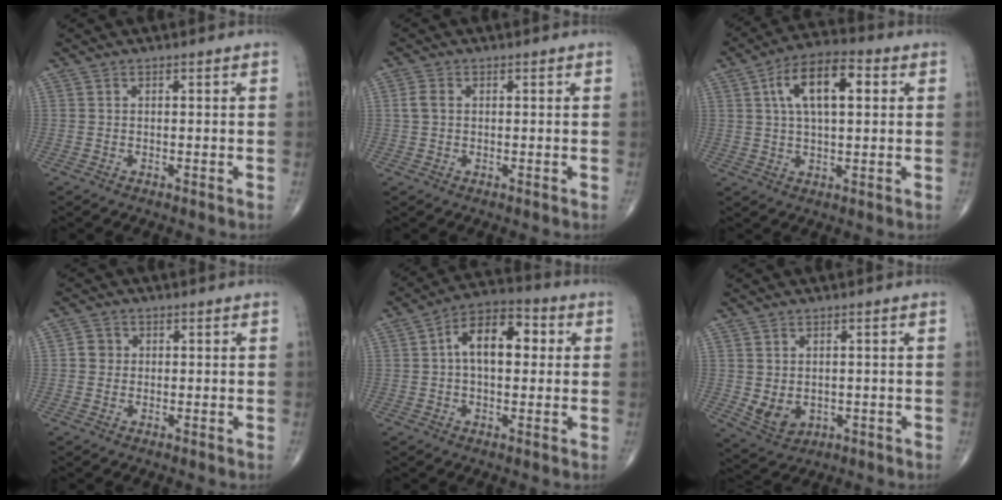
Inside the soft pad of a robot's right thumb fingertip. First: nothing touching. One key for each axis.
{"total": 2.3, "fx": 0.3, "fy": 1.7, "fz": 1.6, "tx": -0.037, "ty": 0.007, "tz": 0.005}
{"total": 12.1, "fx": 3.2, "fy": 5.5, "fz": 10.3, "tx": -0.170, "ty": 0.015, "tz": 0.049}
{"total": 2.4, "fx": 0.2, "fy": 2.3, "fz": 0.8, "tx": 0.002, "ty": 0.005, "tz": 0.001}
{"total": 11.3, "fx": 1.7, "fy": 6.4, "fz": 9.2, "tx": -0.131, "ty": 0.026, "tz": 0.017}
{"total": 5.0, "fx": -0.3, "fy": 3.8, "fz": 3.3, "tx": -0.047, "ty": -0.009, "tz": 0.013}